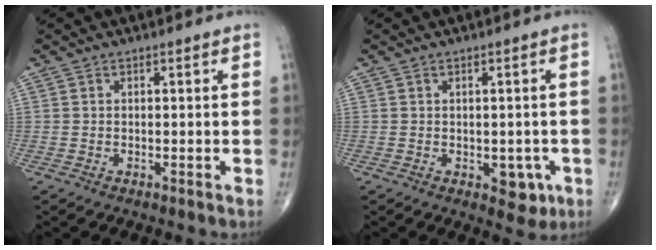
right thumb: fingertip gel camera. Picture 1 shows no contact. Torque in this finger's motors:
{"motor_torque": [0.93, 0.64, 0.32, -0.41, 0.08]}